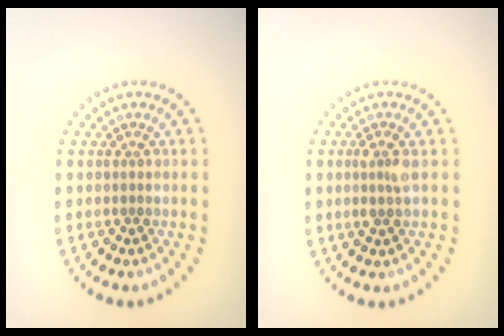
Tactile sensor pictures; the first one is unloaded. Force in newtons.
{"total": 1.5, "press": 1.3, "slide": 0.8}